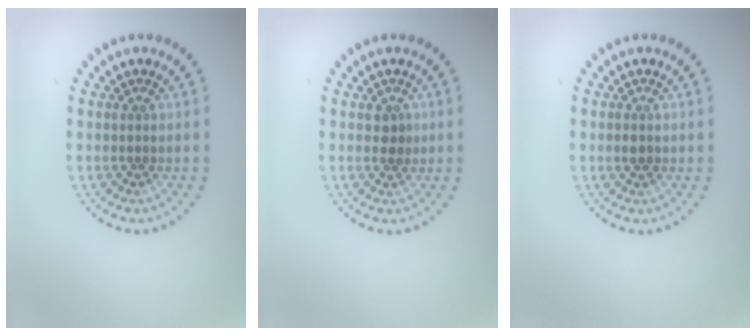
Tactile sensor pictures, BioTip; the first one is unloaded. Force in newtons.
{"total": 1.2, "press": 1.1, "slide": 0.3}
{"total": 1.0, "press": 1.0, "slide": 0.2}